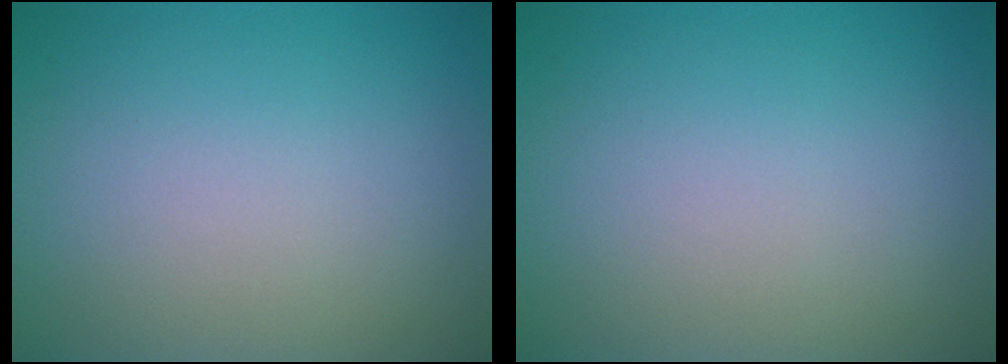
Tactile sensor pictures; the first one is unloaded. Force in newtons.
{"total": 0.0}